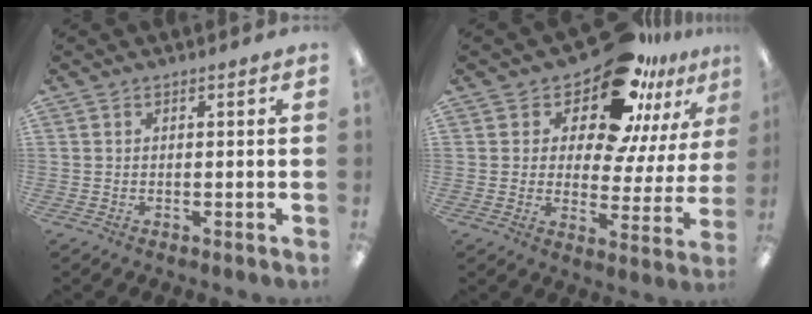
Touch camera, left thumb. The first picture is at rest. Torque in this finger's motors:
{"motor_torque": [1.92, 2.13, 0.06, -0.08, 0.04]}